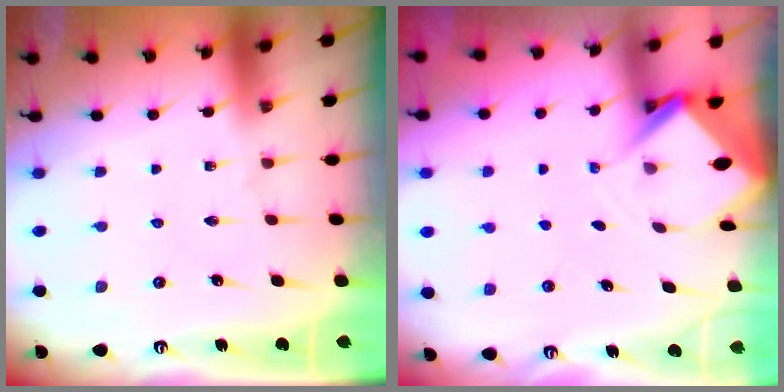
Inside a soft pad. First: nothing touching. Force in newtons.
{"total": 3.6, "press": 3.6, "slide": 0.3}